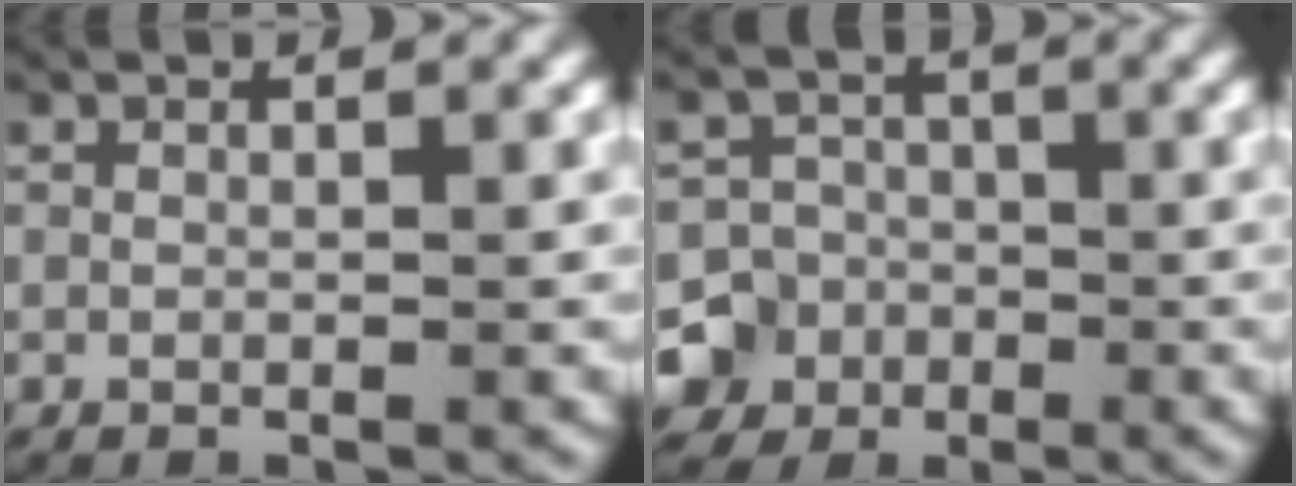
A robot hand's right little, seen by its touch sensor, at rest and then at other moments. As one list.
[{"total": 10.0, "force": [-4.1, 8.9, 2.1], "torque": [-0.066, -0.046, -0.071]}]